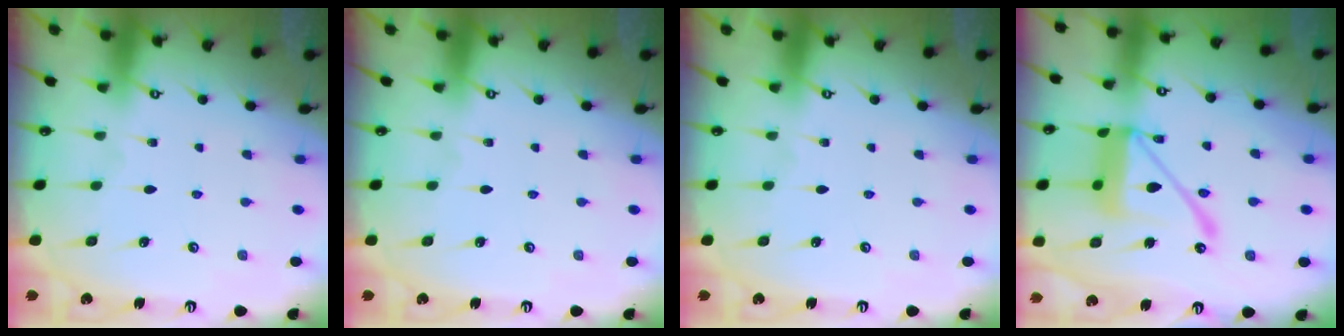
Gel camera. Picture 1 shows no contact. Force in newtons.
{"total": 0.0}
{"total": 0.0}
{"total": 19.8, "press": 19.7, "slide": 2.0}